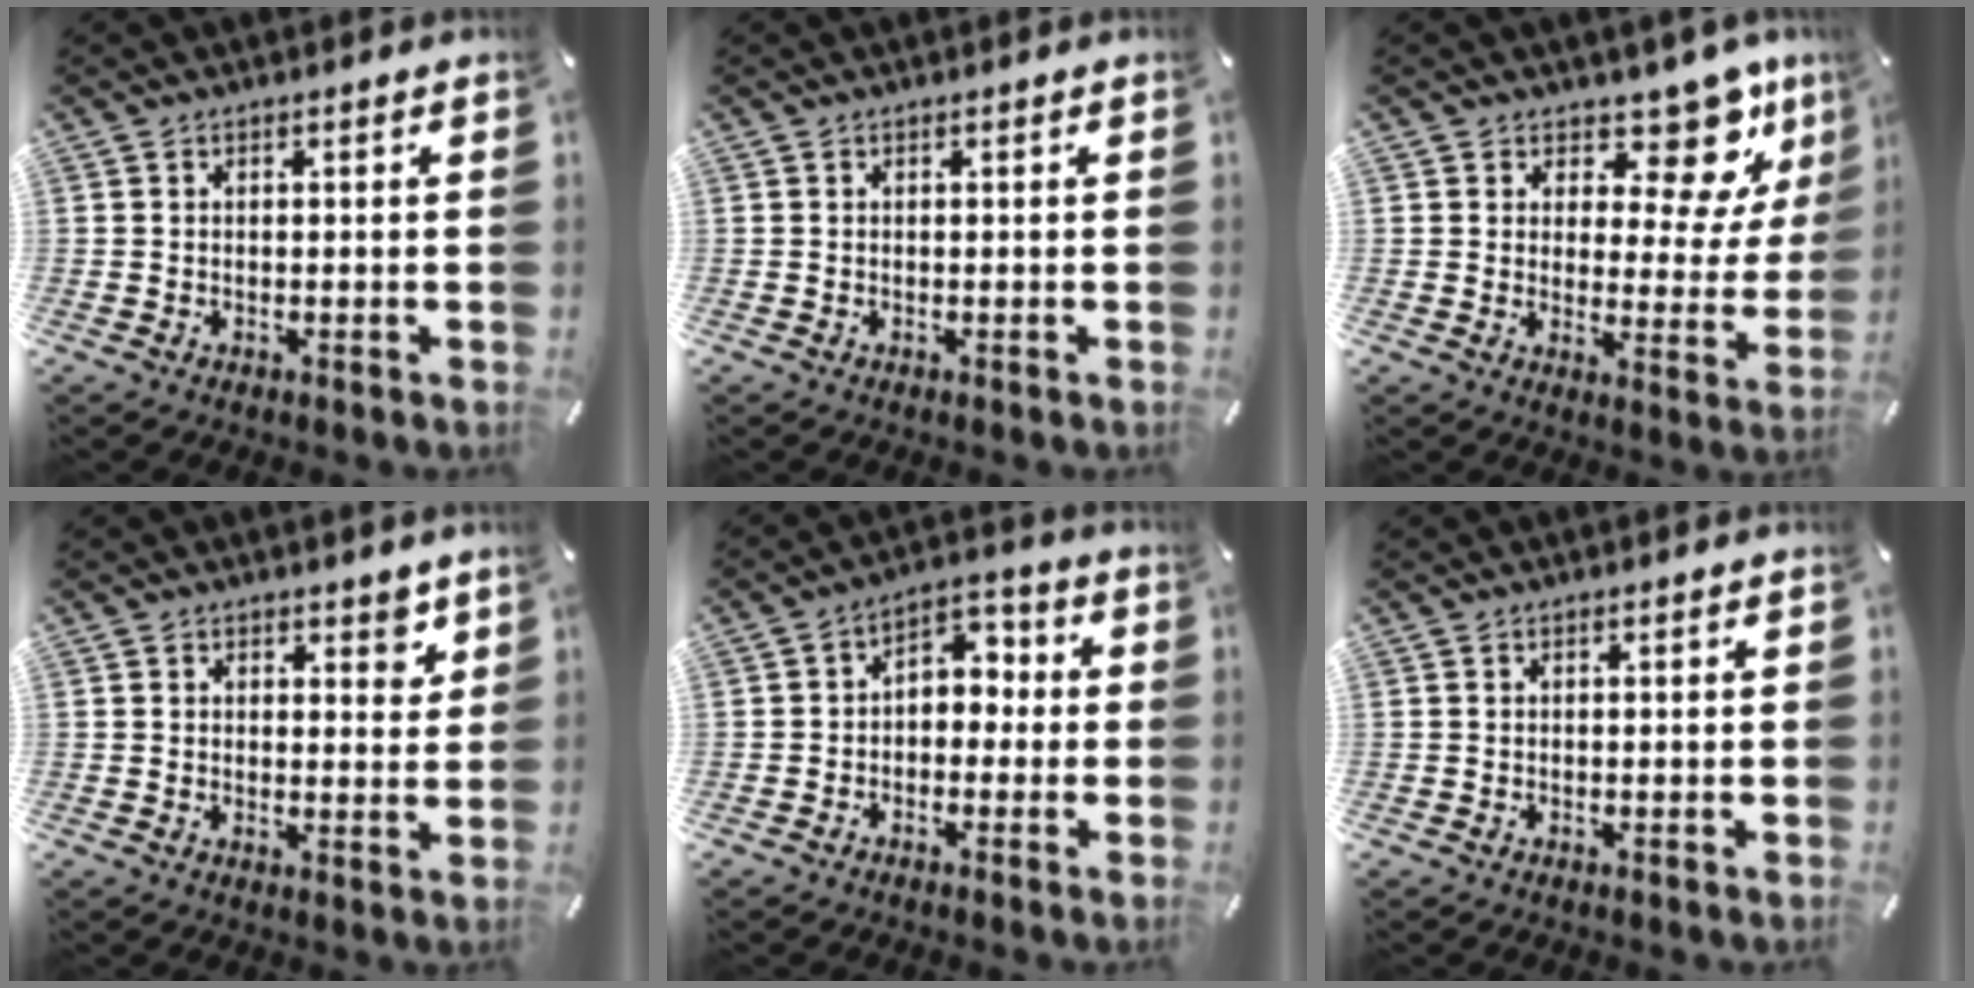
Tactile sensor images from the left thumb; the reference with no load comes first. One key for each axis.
{"total": 0.0}
{"total": 12.4, "fx": 9.2, "fy": 5.5, "fz": 6.2, "tx": -0.084, "ty": -0.077, "tz": 0.158}
{"total": 3.7, "fx": 2.6, "fy": 2.2, "fz": 1.5, "tx": -0.002, "ty": -0.014, "tz": 0.041}
{"total": 4.5, "fx": -1.4, "fy": 3.6, "fz": 2.2, "tx": -0.033, "ty": 0.009, "tz": -0.032}
{"total": 0.0}